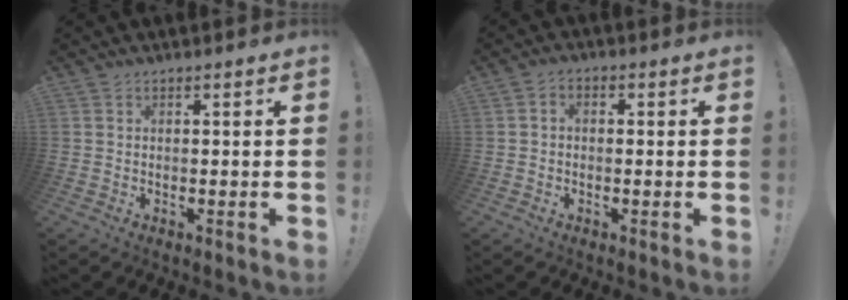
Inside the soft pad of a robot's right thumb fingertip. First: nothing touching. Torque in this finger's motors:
{"motor_torque": [0.20, -0.26, -0.03, -0.04, 0.11]}